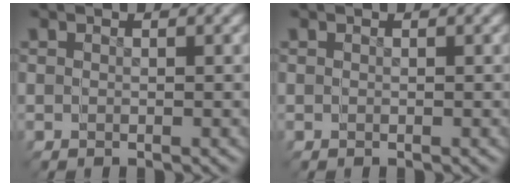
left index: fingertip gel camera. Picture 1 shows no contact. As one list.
[{"total": 0.0}]